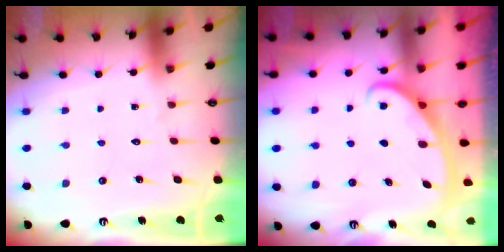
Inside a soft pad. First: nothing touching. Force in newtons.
{"total": 2.9, "press": 2.8, "slide": 0.4}